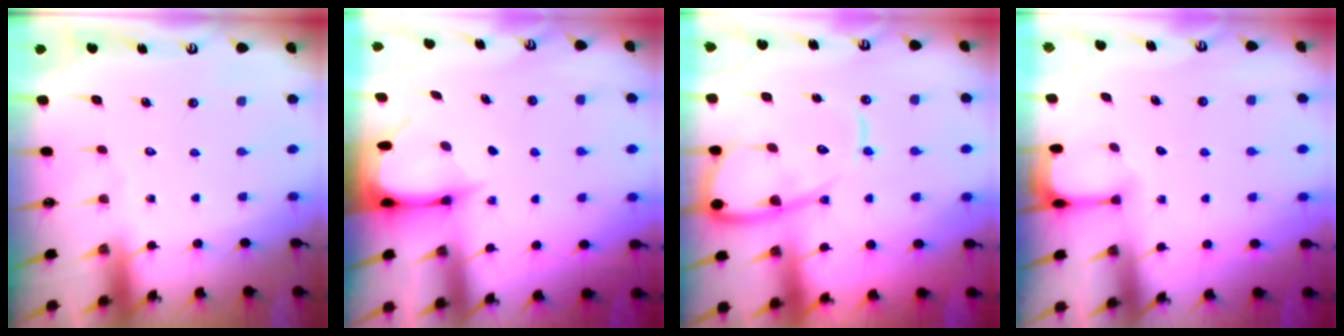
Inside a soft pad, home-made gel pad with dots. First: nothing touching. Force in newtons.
{"total": 3.4, "press": 3.4, "slide": 0.3}
{"total": 14.2, "press": 14.1, "slide": 1.5}
{"total": 2.6, "press": 2.5, "slide": 0.4}